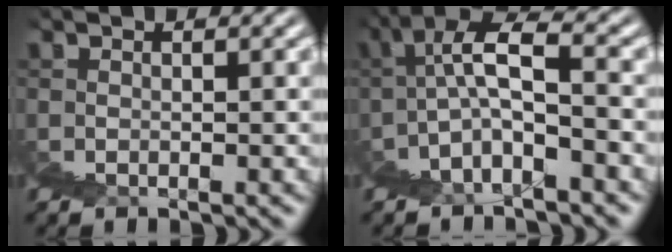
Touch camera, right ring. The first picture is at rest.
{"total": 8.0, "force": [0.7, 5.8, 5.4], "torque": [-0.108, 0.008, -0.004]}